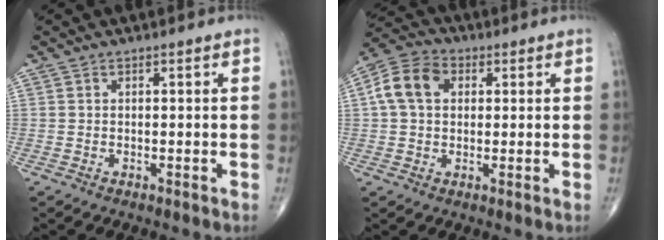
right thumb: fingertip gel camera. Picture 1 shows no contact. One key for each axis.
{"total": 9.0, "fx": 1.9, "fy": 6.5, "fz": 5.9, "tx": -0.111, "ty": 0.021, "tz": 0.028}